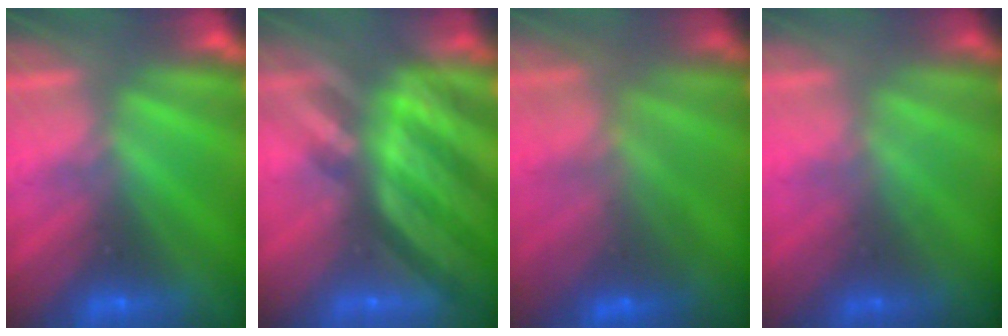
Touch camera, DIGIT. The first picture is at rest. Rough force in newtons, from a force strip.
{"total": 8.7}
{"total": 7.7}
{"total": 1.3}